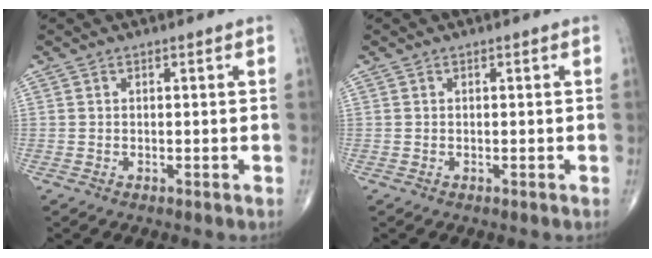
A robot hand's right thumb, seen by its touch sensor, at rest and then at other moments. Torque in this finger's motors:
{"motor_torque": [0.00, 0.00, 0.00, 0.00, 0.00]}